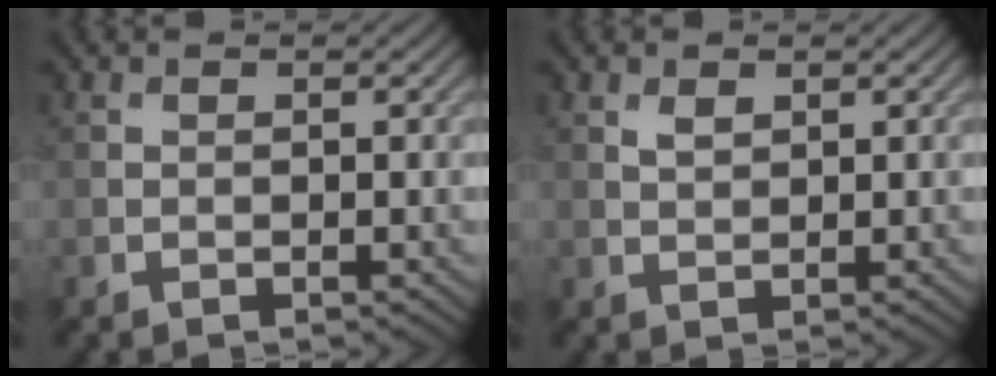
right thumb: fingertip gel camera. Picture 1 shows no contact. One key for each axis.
{"total": 1.2, "fx": 0.7, "fy": 0.7, "fz": 0.8, "tx": -0.019, "ty": -0.002, "tz": 0.016}